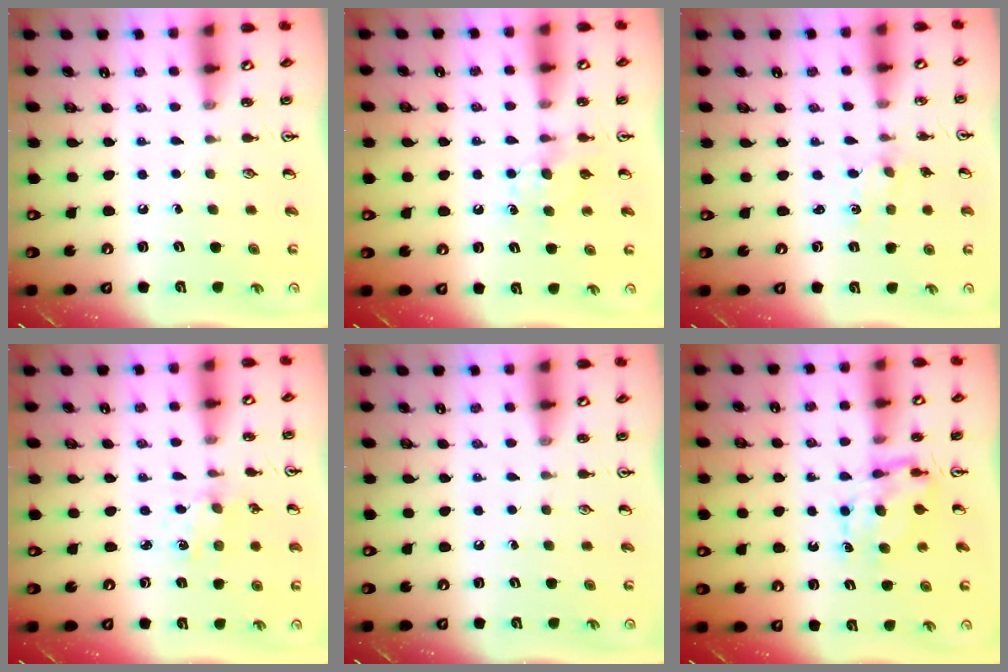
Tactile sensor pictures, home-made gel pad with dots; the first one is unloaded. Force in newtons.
{"total": 6.0, "press": 6.0, "slide": 0.7}
{"total": 0.0}
{"total": 0.0}
{"total": 0.0}
{"total": 6.5, "press": 6.5, "slide": 0.7}